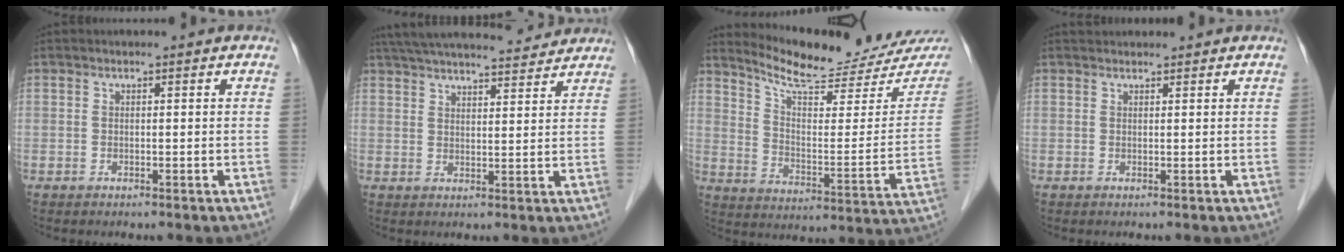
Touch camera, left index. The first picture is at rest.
{"total": 18.9, "force": [17.2, 3.1, 7.2], "torque": [-0.121, 0.037, 0.245]}
{"total": 18.6, "force": [17.2, 3.0, 6.3], "torque": [-0.096, -0.065, 0.230]}
{"total": 2.2, "force": [2.1, 0.5, 0.3], "torque": [-0.006, 0.025, 0.032]}